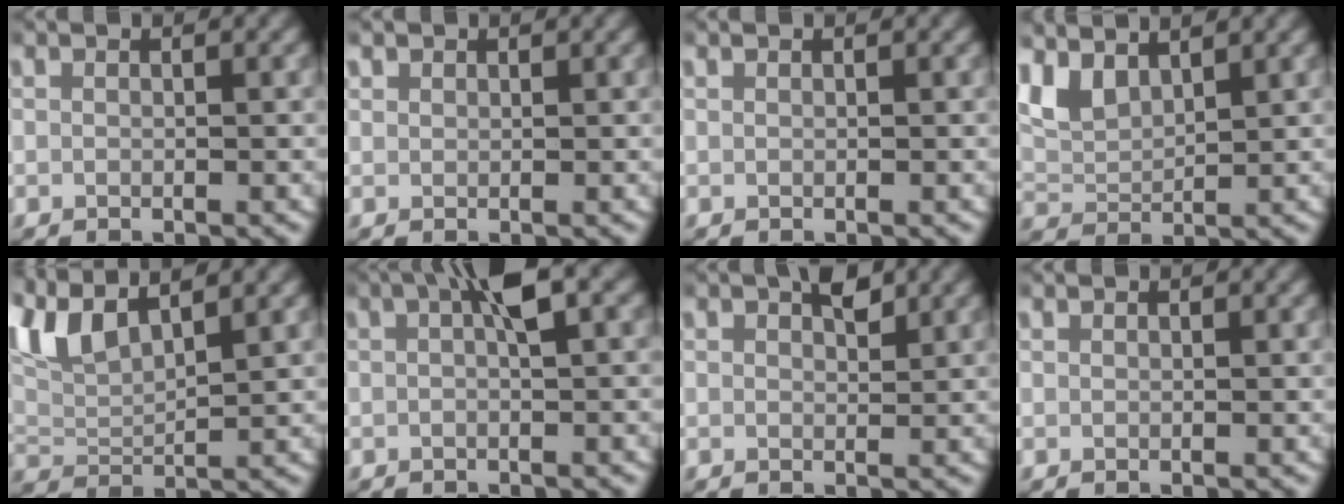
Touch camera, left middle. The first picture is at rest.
{"total": 1.1, "force": [0.8, 0.7, 0.2], "torque": [-0.008, -0.003, 0.017]}
{"total": 0.0}
{"total": 5.3, "force": [2.5, 3.8, 2.8], "torque": [-0.082, 0.001, 0.046]}
{"total": 7.9, "force": [3.2, 5.6, 4.6], "torque": [-0.137, 0.003, 0.051]}
{"total": 3.3, "force": [0.9, 0.8, 3.1], "torque": [-0.047, 0.014, 0.012]}
{"total": 1.8, "force": [1.1, 0.8, 1.2], "torque": [-0.015, 0.000, 0.018]}
{"total": 0.0}